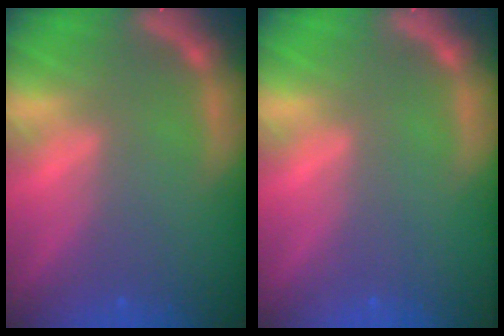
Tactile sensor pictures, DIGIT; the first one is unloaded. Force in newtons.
{"total": 0.0}